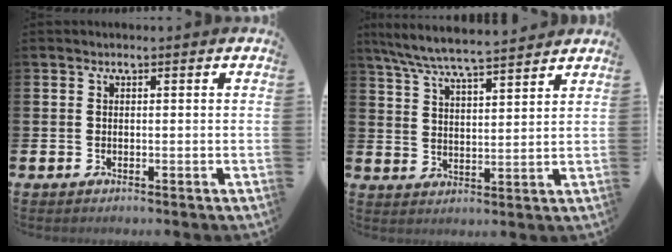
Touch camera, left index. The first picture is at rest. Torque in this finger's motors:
{"motor_torque": [0.54, -1.38, 0.71, 0.21]}